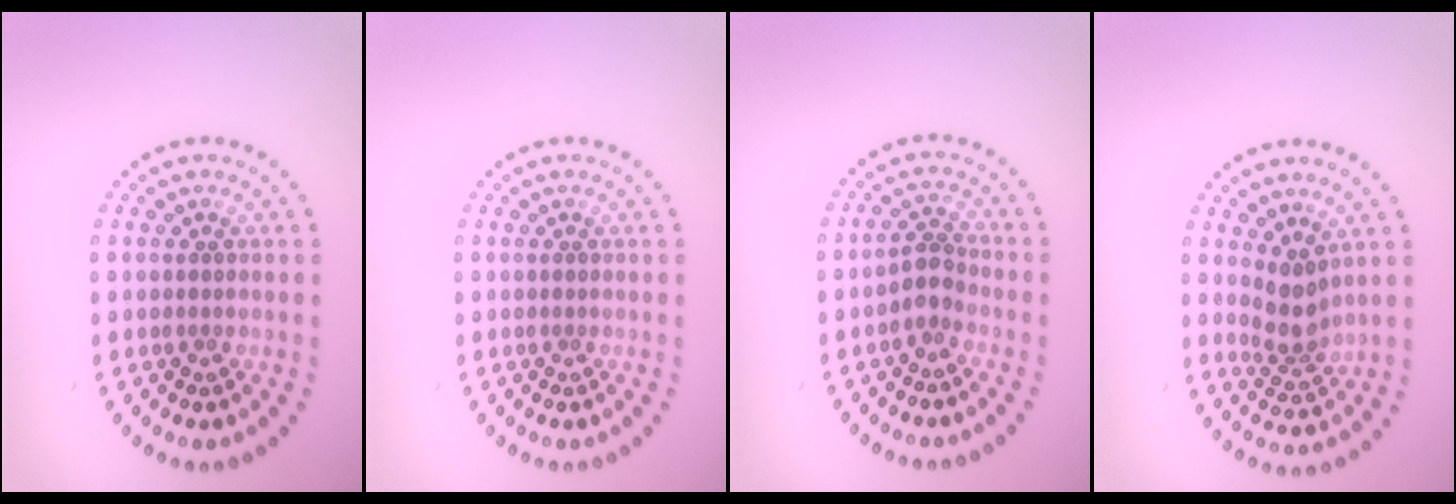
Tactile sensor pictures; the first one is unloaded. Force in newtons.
{"total": 0.0}
{"total": 1.8, "press": 1.4, "slide": 1.1}
{"total": 2.7, "press": 2.1, "slide": 1.7}